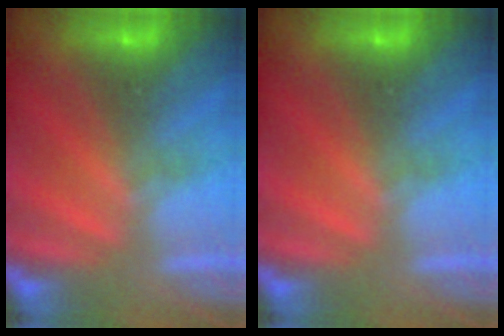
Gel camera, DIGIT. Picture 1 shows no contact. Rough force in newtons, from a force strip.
{"total": 0.0}